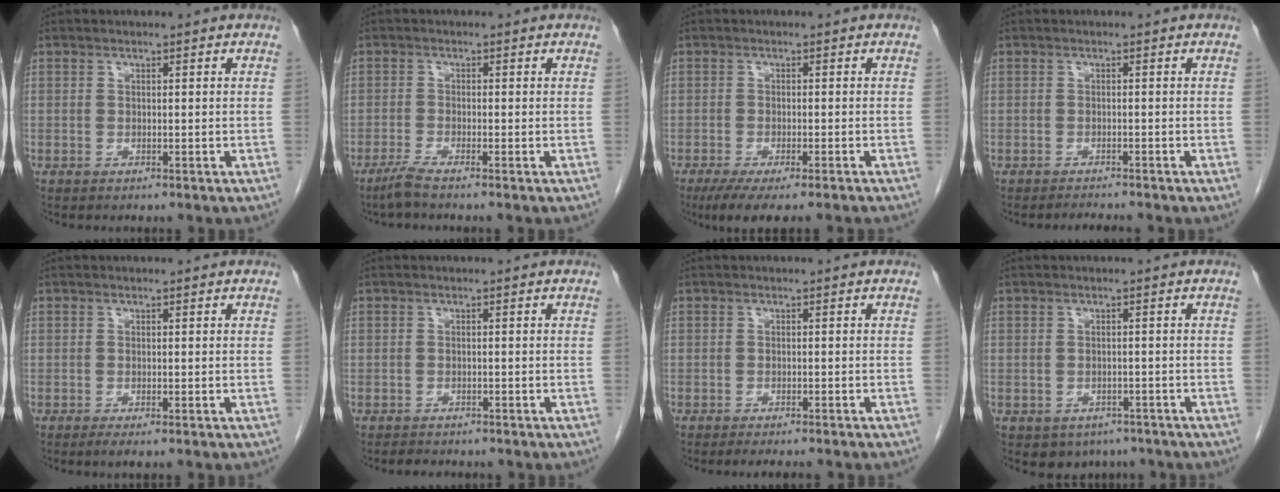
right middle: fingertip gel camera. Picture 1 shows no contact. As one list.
[{"total": 2.4, "force": [-2.0, -0.5, 1.3], "torque": [-0.037, -0.006, -0.047]}, {"total": 7.6, "force": [-6.2, 0.2, 4.5], "torque": [-0.056, -0.016, -0.094]}, {"total": 1.7, "force": [-1.5, -0.6, 0.2], "torque": [-0.007, -0.010, -0.024]}, {"total": 1.1, "force": [-0.7, -0.1, 0.8], "torque": [-0.018, -0.006, -0.013]}, {"total": 2.0, "force": [-1.8, 0.7, 0.4], "torque": [-0.013, -0.005, -0.025]}, {"total": 4.3, "force": [-3.7, 0.1, 2.2], "torque": [-0.023, -0.007, -0.047]}, {"total": 4.1, "force": [-3.0, 2.7, 0.6], "torque": [0.000, 0.006, -0.037]}]